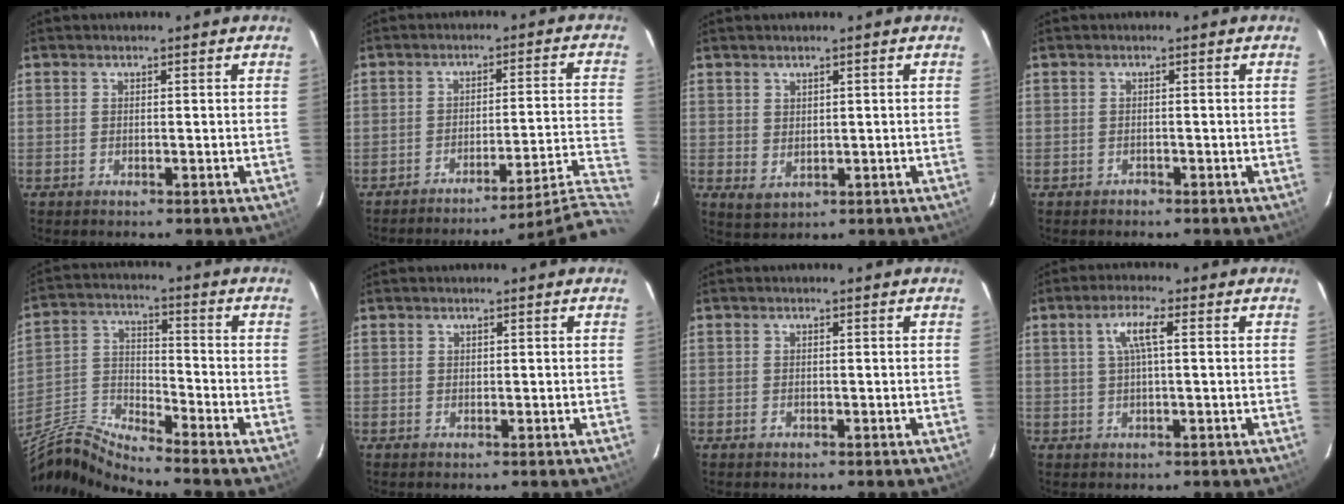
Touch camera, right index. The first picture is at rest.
{"total": 13.8, "force": [-12.0, -5.6, 4.1], "torque": [-0.033, -0.013, -0.180]}
{"total": 2.5, "force": [1.0, 1.9, 1.3], "torque": [-0.022, 0.000, 0.026]}
{"total": 0.8, "force": [-0.7, 0.4, -0.1], "torque": [0.000, 0.006, -0.010]}
{"total": 7.5, "force": [-6.8, 0.1, 3.3], "torque": [-0.081, 0.002, -0.146]}
{"total": 0.0}
{"total": 0.7, "force": [-0.3, 0.5, 0.2], "torque": [-0.002, 0.002, -0.006]}
{"total": 4.4, "force": [1.1, 0.5, 4.2], "torque": [-0.082, 0.008, 0.020]}